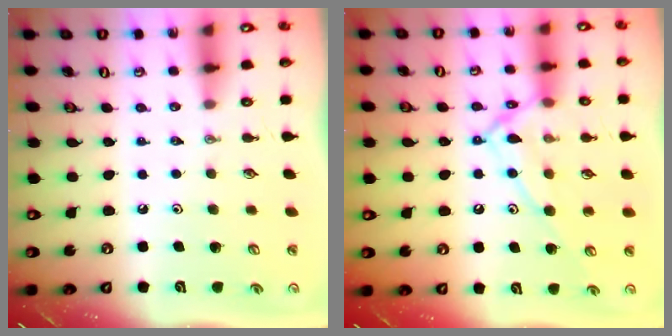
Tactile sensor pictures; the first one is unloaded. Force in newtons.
{"total": 14.3, "press": 14.2, "slide": 0.9}